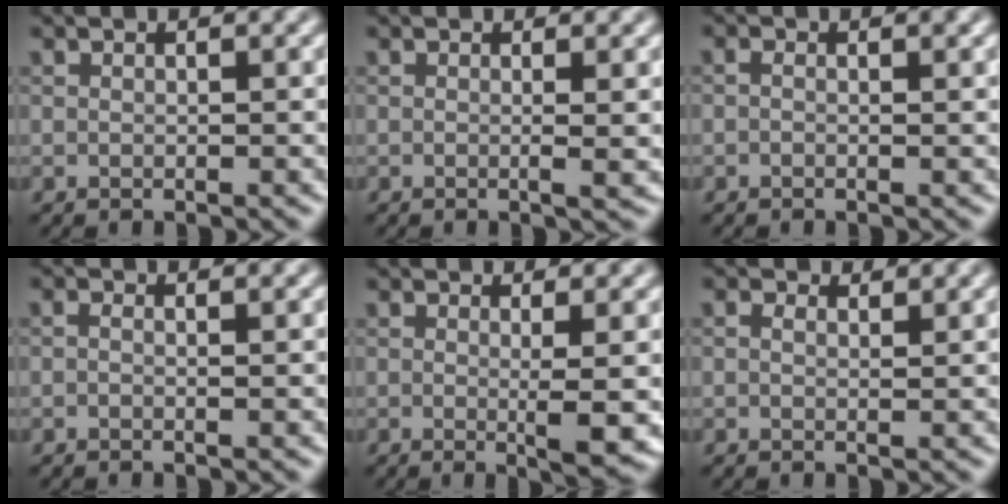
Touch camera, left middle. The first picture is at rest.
{"total": 1.8, "force": [0.2, 0.6, 1.7], "torque": [-0.020, 0.000, -0.002]}
{"total": 1.5, "force": [0.5, 0.7, 1.3], "torque": [-0.007, -0.002, -0.006]}
{"total": 1.8, "force": [0.7, 0.9, 1.4], "torque": [-0.008, 0.005, -0.011]}
{"total": 3.5, "force": [0.2, 0.6, 3.4], "torque": [-0.047, -0.009, 0.002]}
{"total": 2.1, "force": [1.4, 1.0, 1.2], "torque": [-0.019, -0.005, 0.010]}